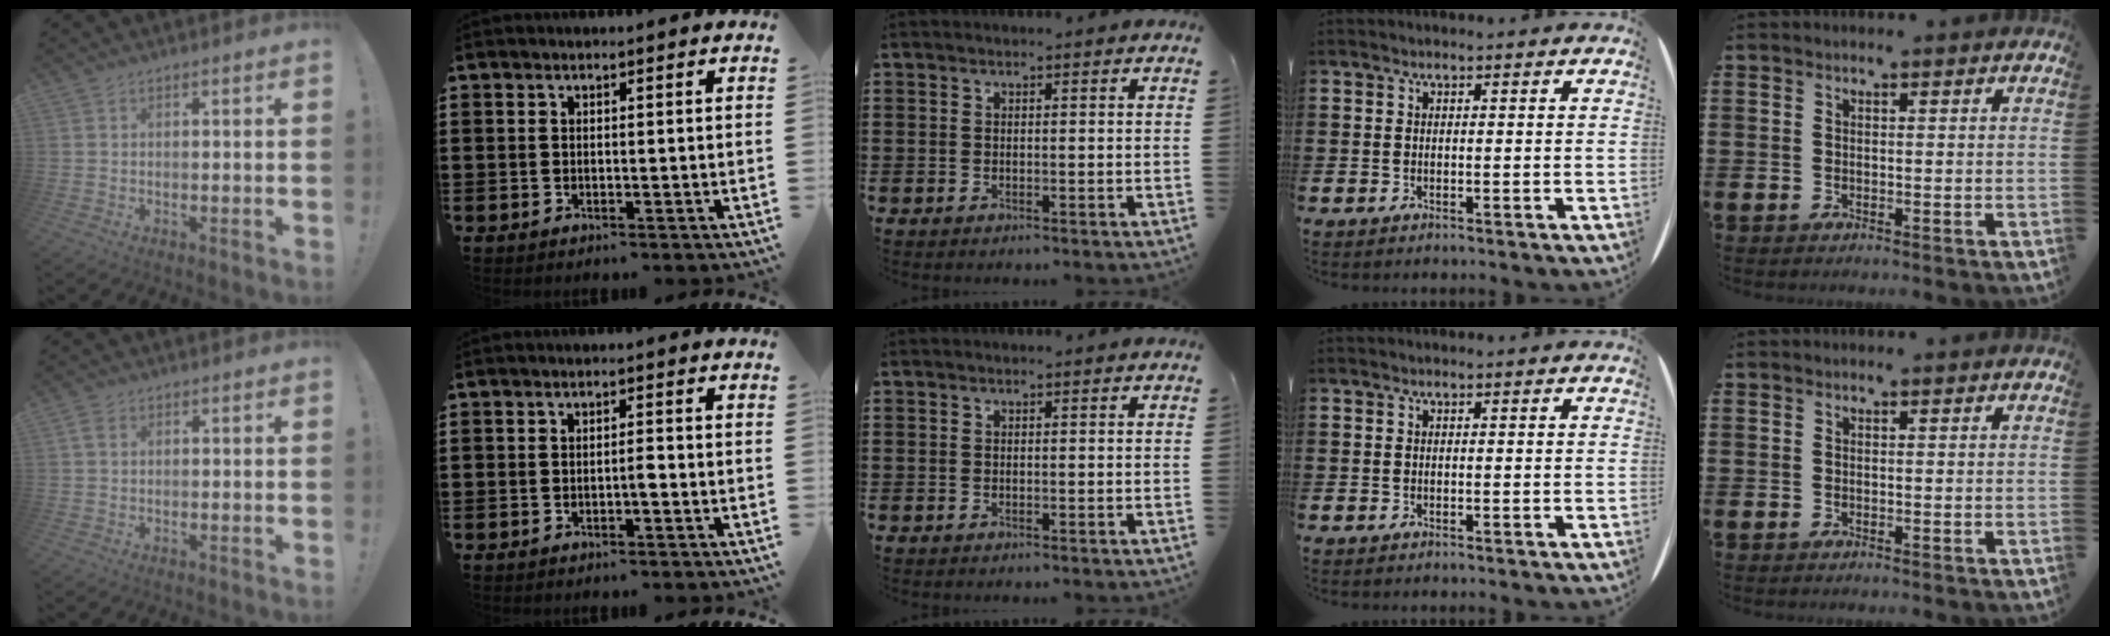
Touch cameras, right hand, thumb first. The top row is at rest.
{"thumb": {"total": 1.8, "force": [0.5, 1.1, 1.2], "torque": [-0.016, 0.002, 0.009]}, "index": {"total": 1.5, "force": [-0.7, 0.3, 1.3], "torque": [-0.026, -0.001, -0.013]}}